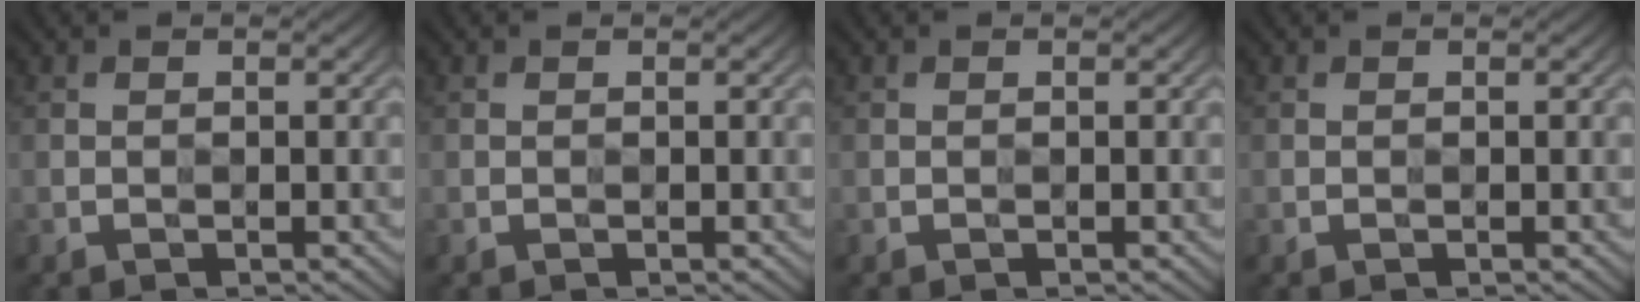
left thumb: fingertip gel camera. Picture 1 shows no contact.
{"total": 0.0}
{"total": 0.0}
{"total": 0.0}